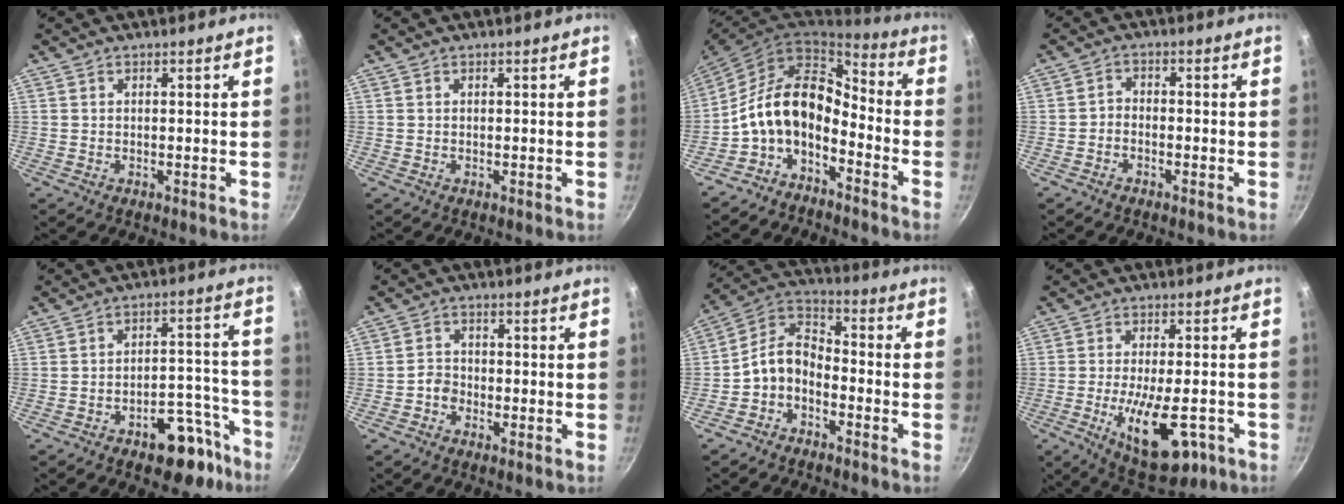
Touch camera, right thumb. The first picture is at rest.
{"total": 0.0}
{"total": 12.5, "force": [-5.4, 7.4, 8.5], "torque": [-0.128, 0.095, -0.115]}
{"total": 2.0, "force": [-1.2, 1.3, 1.0], "torque": [-0.010, 0.014, -0.027]}
{"total": 11.8, "force": [-7.5, 5.5, 7.3], "torque": [-0.066, 0.073, -0.105]}
{"total": 2.8, "force": [-1.3, 2.2, 1.2], "torque": [-0.010, 0.012, -0.033]}
{"total": 8.6, "force": [-3.5, 5.9, 5.3], "torque": [-0.089, 0.064, -0.084]}
{"total": 13.0, "force": [-4.6, 5.3, 10.9], "torque": [-0.174, -0.001, -0.061]}